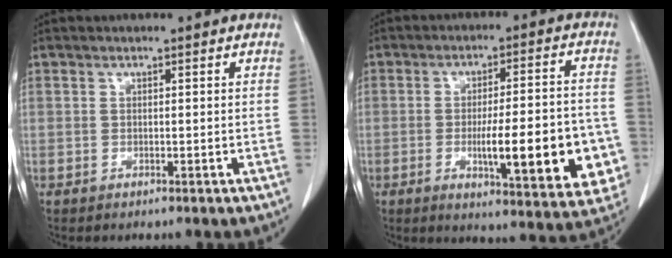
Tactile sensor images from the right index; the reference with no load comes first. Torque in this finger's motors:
{"motor_torque": [1.83, -0.31, 0.55, 0.18]}